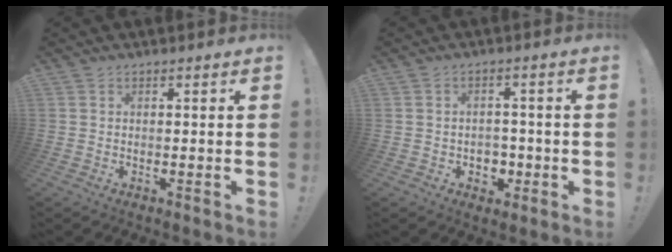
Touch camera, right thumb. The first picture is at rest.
{"total": 4.6, "force": [-0.4, 4.4, 1.4], "torque": [-0.014, -0.005, -0.005]}